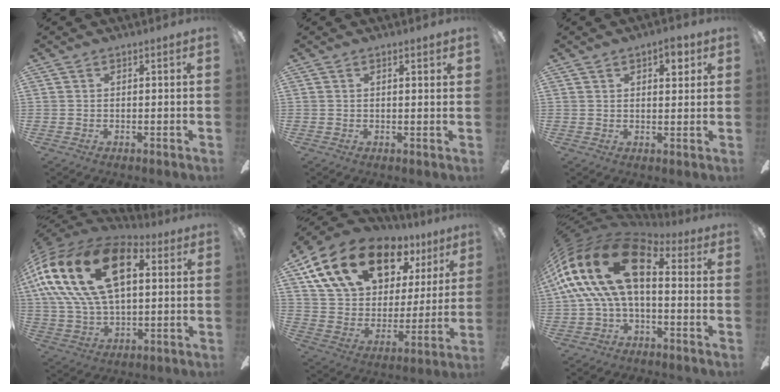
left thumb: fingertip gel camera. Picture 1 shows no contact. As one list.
[{"total": 1.4, "force": [0.8, 0.2, 1.2], "torque": [-0.018, -0.003, 0.012]}, {"total": 4.6, "force": [2.5, 2.1, 3.2], "torque": [-0.037, -0.005, 0.037]}, {"total": 25.4, "force": [8.3, 14.3, 19.3], "torque": [-0.394, -0.015, 0.135]}, {"total": 20.8, "force": [13.6, 11.2, 11.0], "torque": [-0.202, -0.070, 0.250]}, {"total": 21.3, "force": [4.0, 11.2, 17.6], "torque": [-0.342, 0.002, 0.075]}]